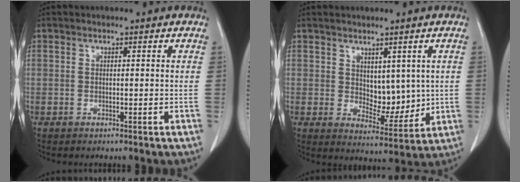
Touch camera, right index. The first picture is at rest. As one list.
[{"total": 6.4, "force": [1.3, 3.8, 5.1], "torque": [-0.071, -0.007, 0.036]}]